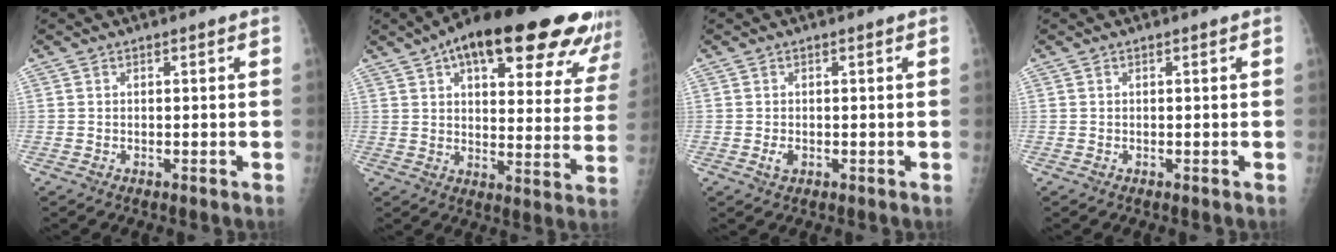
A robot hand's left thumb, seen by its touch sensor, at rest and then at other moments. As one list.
[{"total": 28.5, "force": [17.7, 9.8, 20.1], "torque": [-0.259, -0.022, 0.232]}, {"total": 1.7, "force": [-0.2, 1.0, 1.4], "torque": [-0.021, -0.002, -0.001]}, {"total": 0.0}]